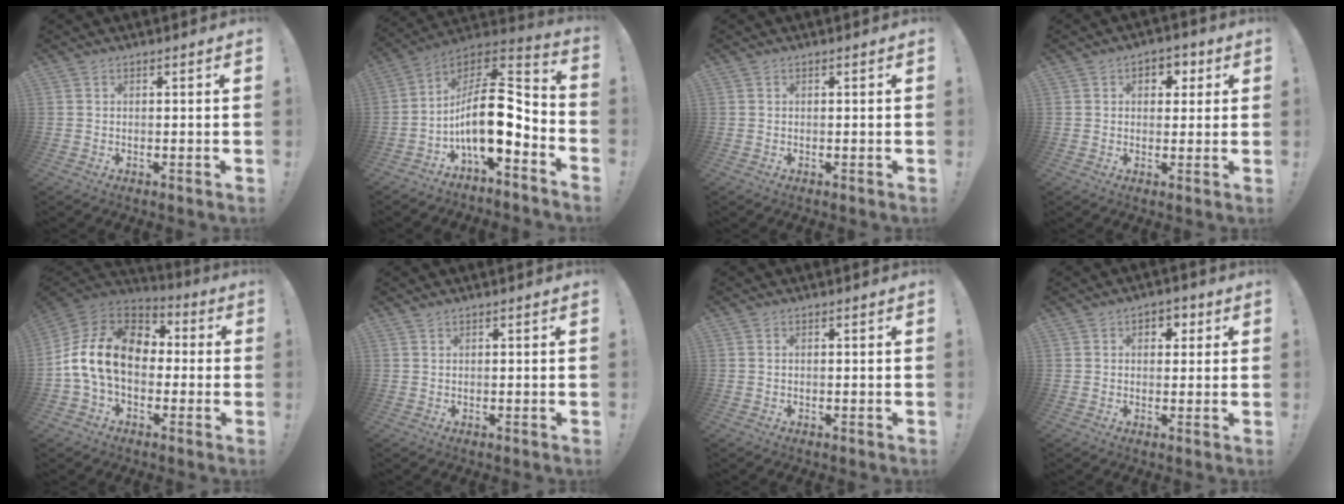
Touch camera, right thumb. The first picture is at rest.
{"total": 16.7, "force": [-2.4, 7.2, 14.9], "torque": [-0.263, 0.000, -0.038]}
{"total": 0.0}
{"total": 4.4, "force": [1.2, 3.7, 2.2], "torque": [-0.017, -0.001, 0.017]}
{"total": 18.1, "force": [0.8, 12.4, 13.1], "torque": [-0.229, 0.026, 0.025]}
{"total": 0.6, "force": [0.6, 0.0, 0.0], "torque": [0.008, -0.003, 0.009]}
{"total": 0.0}
{"total": 3.2, "force": [0.7, 2.7, 1.4], "torque": [-0.009, 0.002, 0.009]}